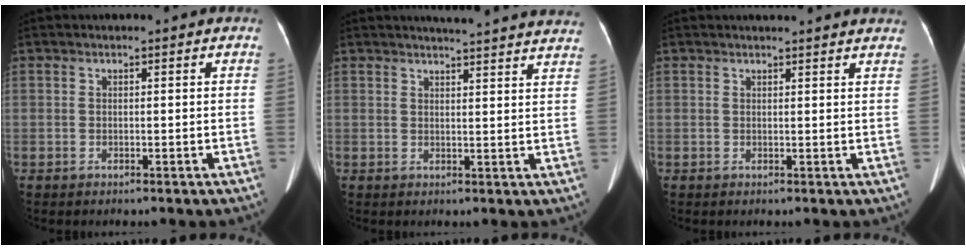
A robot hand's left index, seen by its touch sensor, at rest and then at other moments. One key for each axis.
{"total": 16.7, "fx": 15.9, "fy": 0.7, "fz": 5.2, "tx": -0.063, "ty": -0.025, "tz": 0.181}
{"total": 8.7, "fx": 8.2, "fy": 0.8, "fz": 2.8, "tx": -0.028, "ty": 0.014, "tz": 0.080}